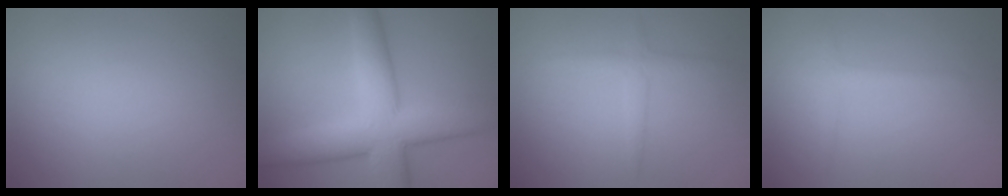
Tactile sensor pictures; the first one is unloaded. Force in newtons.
{"total": 9.7, "press": 9.7, "slide": 0.4}
{"total": 1.7, "press": 1.7, "slide": 0.0}
{"total": 1.4, "press": 1.4, "slide": 0.1}